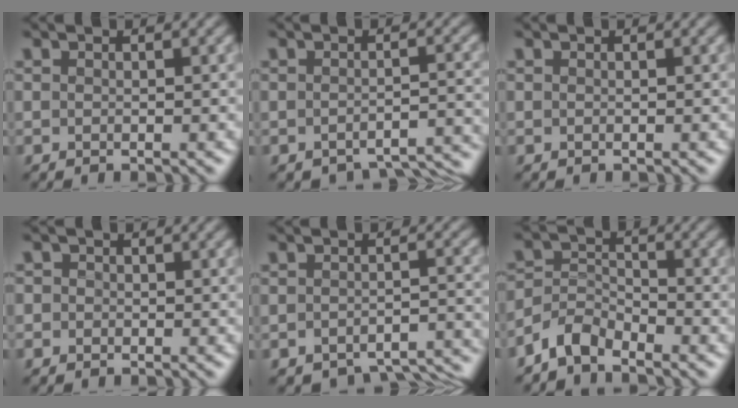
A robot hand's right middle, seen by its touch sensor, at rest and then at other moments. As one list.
[{"total": 4.2, "force": [-4.0, 1.0, 0.8], "torque": [-0.012, -0.002, -0.044]}, {"total": 0.0}, {"total": 1.5, "force": [0.1, 1.5, 0.3], "torque": [0.011, 0.011, -0.016]}, {"total": 5.7, "force": [-5.1, 2.1, 1.3], "torque": [-0.004, -0.003, -0.060]}, {"total": 3.2, "force": [-2.9, 1.2, 0.7], "torque": [-0.017, 0.009, -0.068]}]